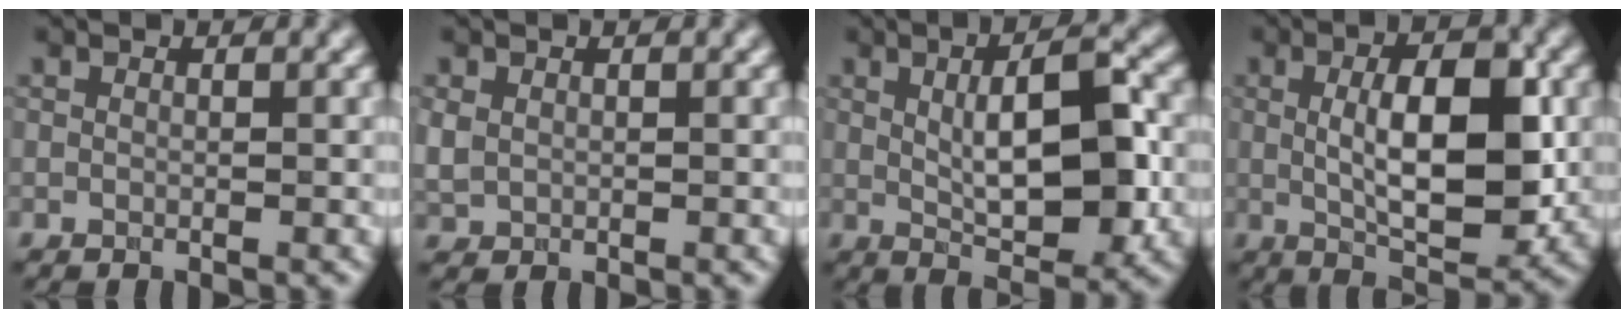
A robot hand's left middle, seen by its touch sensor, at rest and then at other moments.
{"total": 1.3, "force": [0.2, 1.1, 0.6], "torque": [-0.017, 0.000, 0.005]}
{"total": 7.7, "force": [0.4, 2.5, 7.3], "torque": [-0.106, 0.005, 0.006]}
{"total": 8.6, "force": [0.3, 3.2, 8.0], "torque": [-0.122, -0.001, 0.006]}